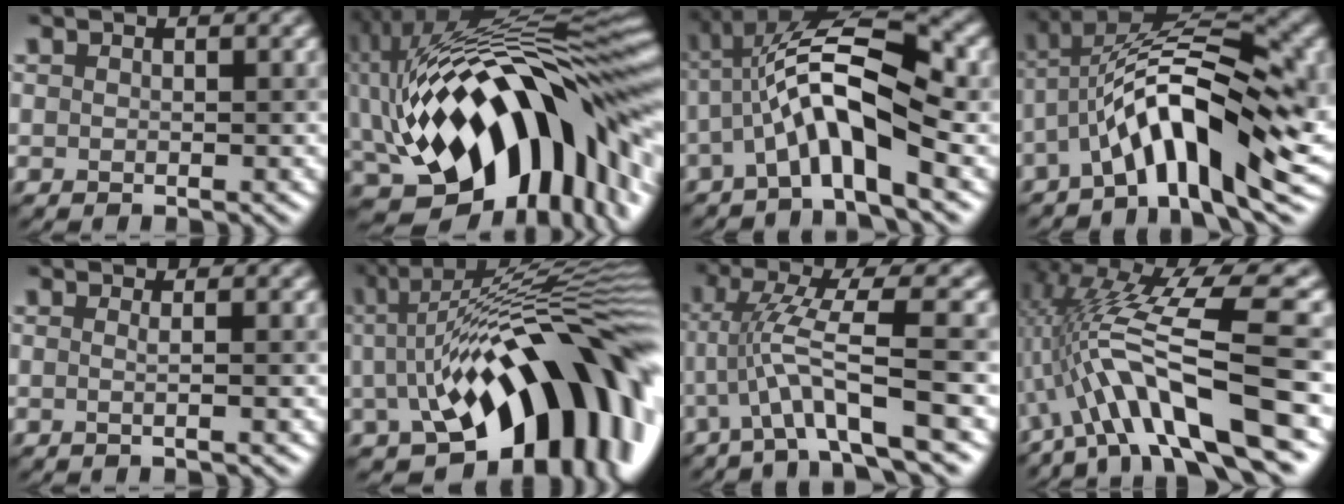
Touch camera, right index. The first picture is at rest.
{"total": 18.6, "force": [-0.1, 9.5, 15.9], "torque": [-0.254, 0.014, 0.004]}
{"total": 8.7, "force": [-1.4, 2.3, 8.3], "torque": [-0.148, 0.026, -0.037]}
{"total": 11.7, "force": [-2.6, 4.0, 10.7], "torque": [-0.172, 0.017, -0.052]}
{"total": 2.0, "force": [0.3, 0.9, 1.8], "torque": [-0.011, -0.007, -0.030]}
{"total": 17.0, "force": [-1.7, 8.0, 14.9], "torque": [-0.194, 0.036, -0.031]}
{"total": 6.2, "force": [-1.3, 0.4, 6.1], "torque": [-0.114, 0.013, -0.027]}
{"total": 11.8, "force": [-2.0, 2.9, 11.2], "torque": [-0.197, 0.015, -0.035]}